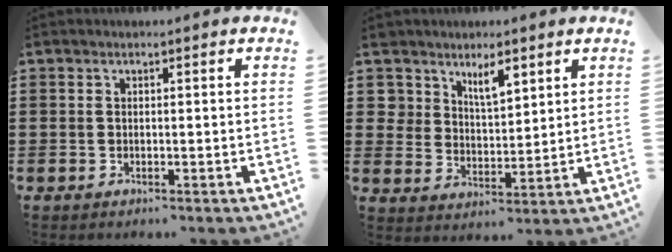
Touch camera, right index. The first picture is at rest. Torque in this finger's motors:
{"motor_torque": [0.10, 0.07, 0.09, 0.02]}